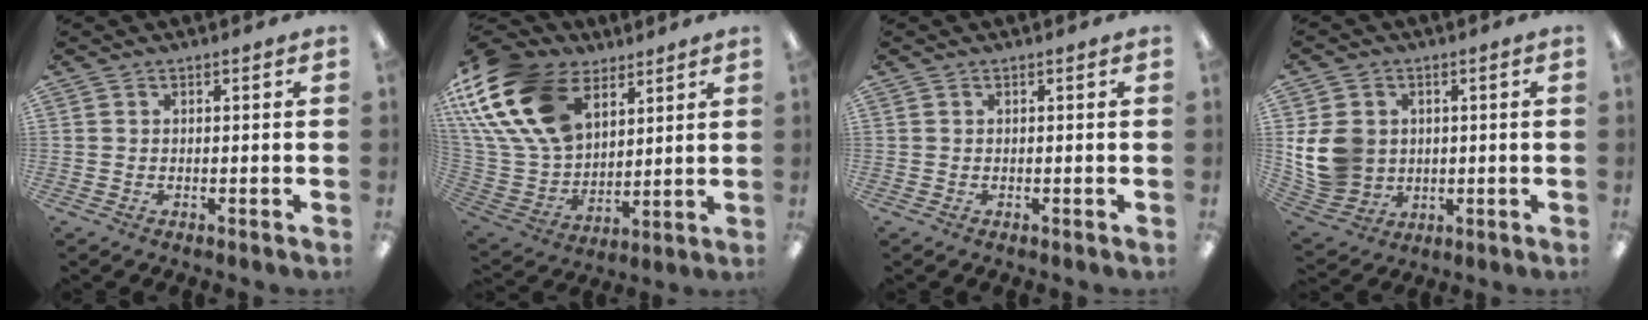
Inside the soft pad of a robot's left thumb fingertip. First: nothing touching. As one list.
[{"total": 25.4, "force": [12.0, 16.3, 15.4], "torque": [-0.350, -0.047, 0.218]}, {"total": 0.0}, {"total": 11.5, "force": [1.2, 10.2, 5.2], "torque": [-0.120, 0.010, 0.031]}]